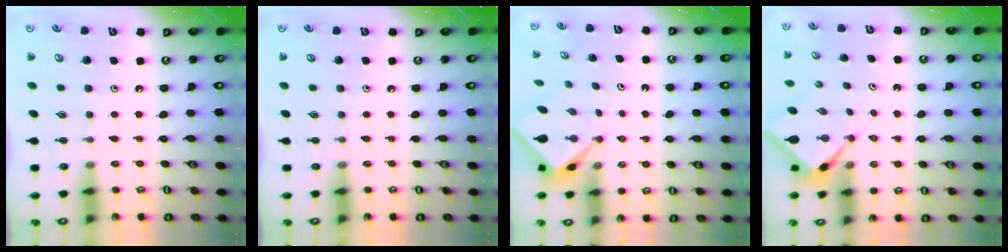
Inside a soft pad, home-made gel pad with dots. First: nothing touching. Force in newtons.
{"total": 0.0}
{"total": 2.0, "press": 2.0, "slide": 0.2}
{"total": 2.3, "press": 2.3, "slide": 0.4}